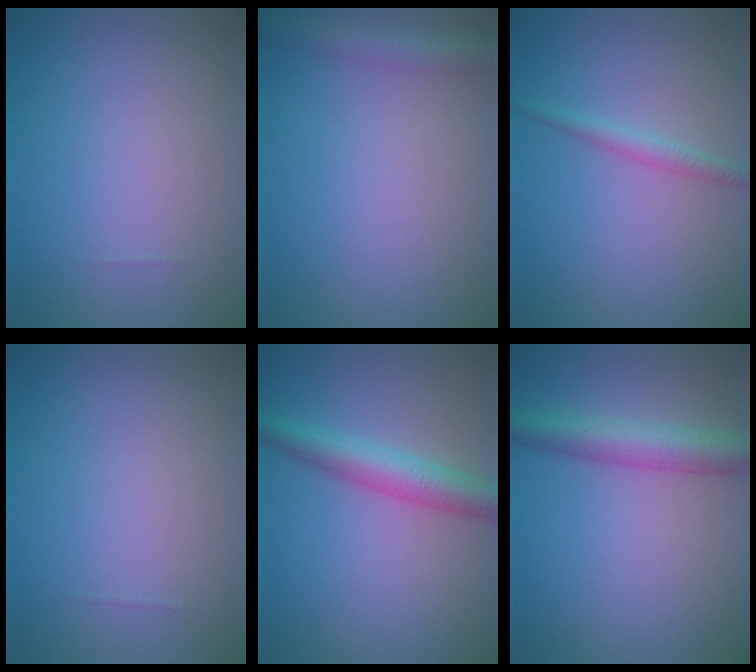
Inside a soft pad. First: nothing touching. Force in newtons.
{"total": 3.1, "press": 3.1, "slide": 0.1}
{"total": 1.6, "press": 1.6, "slide": 0.1}
{"total": 0.0}
{"total": 4.3, "press": 4.3, "slide": 0.1}
{"total": 4.5, "press": 4.5, "slide": 0.2}